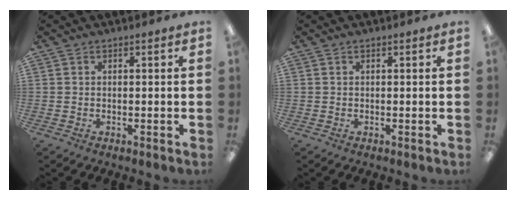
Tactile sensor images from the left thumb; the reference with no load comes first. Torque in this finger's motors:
{"motor_torque": [0.01, 0.00, -0.02, 0.02, 0.00]}